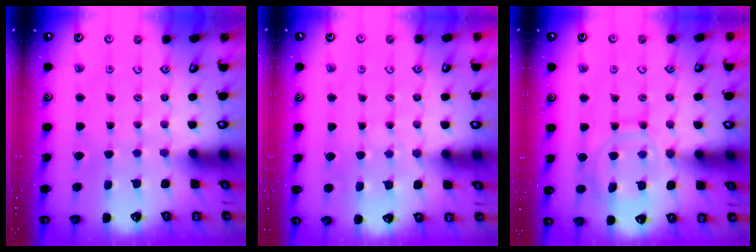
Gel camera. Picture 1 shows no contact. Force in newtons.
{"total": 4.8, "press": 4.7, "slide": 0.7}
{"total": 11.2, "press": 11.2, "slide": 1.0}